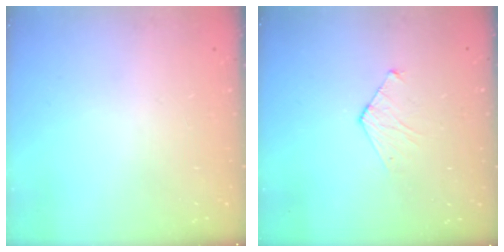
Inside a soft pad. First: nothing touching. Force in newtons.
{"total": 4.7, "press": 4.7, "slide": 0.4}